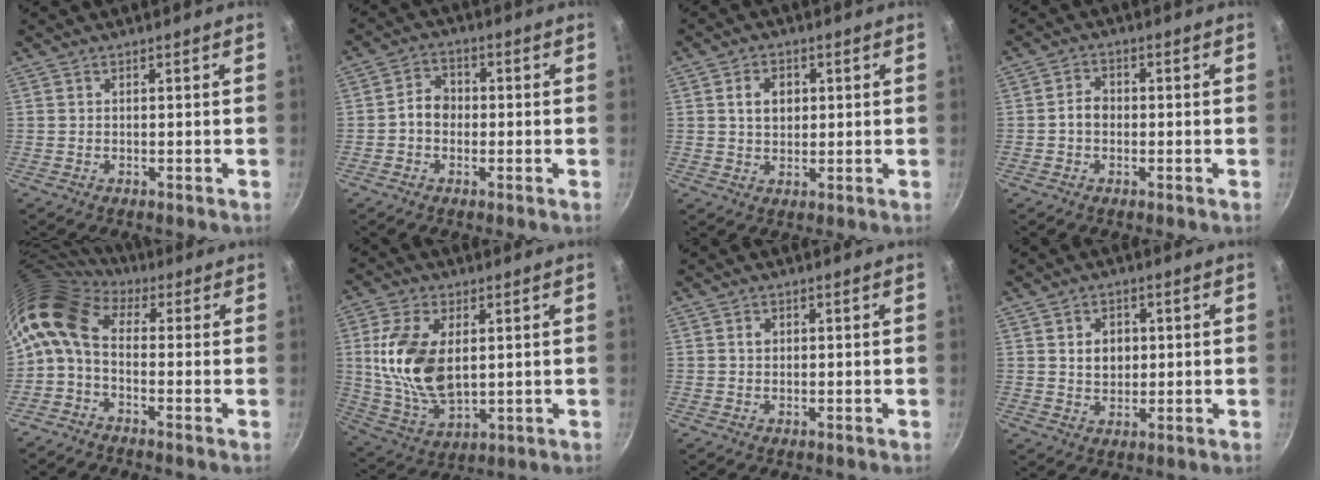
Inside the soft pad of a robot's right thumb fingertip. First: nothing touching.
{"total": 4.7, "force": [-0.6, 3.9, 2.6], "torque": [-0.019, 0.017, -0.020]}
{"total": 4.9, "force": [1.1, 3.7, 3.0], "torque": [-0.030, 0.001, 0.019]}
{"total": 3.2, "force": [-0.5, 2.6, 1.9], "torque": [-0.018, 0.015, -0.012]}
{"total": 9.8, "force": [0.3, 6.0, 7.7], "torque": [-0.152, 0.024, -0.014]}
{"total": 15.4, "force": [2.5, 8.9, 12.4], "torque": [-0.226, -0.017, 0.056]}
{"total": 1.4, "force": [0.4, 1.2, 0.6], "torque": [-0.005, 0.003, 0.006]}
{"total": 5.2, "force": [0.9, 4.2, 3.1], "torque": [-0.027, -0.002, 0.018]}